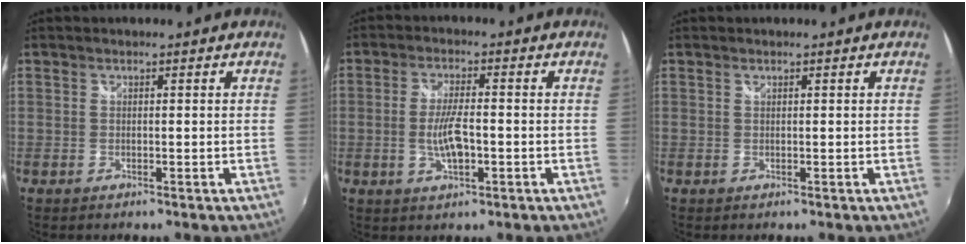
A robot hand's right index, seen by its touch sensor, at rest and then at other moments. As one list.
[{"total": 6.0, "force": [-1.3, 1.7, 5.6], "torque": [-0.111, -0.003, -0.023]}, {"total": 0.0}]